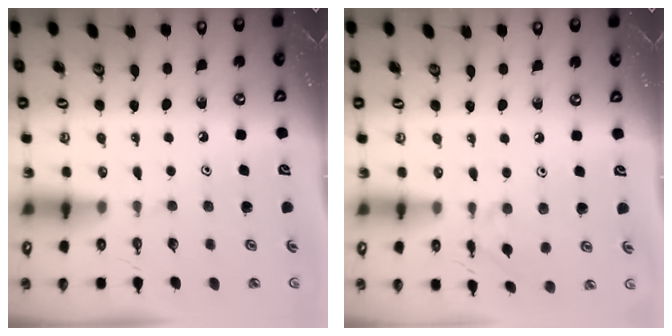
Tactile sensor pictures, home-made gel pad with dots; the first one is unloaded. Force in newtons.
{"total": 2.1, "press": 2.1, "slide": 0.4}